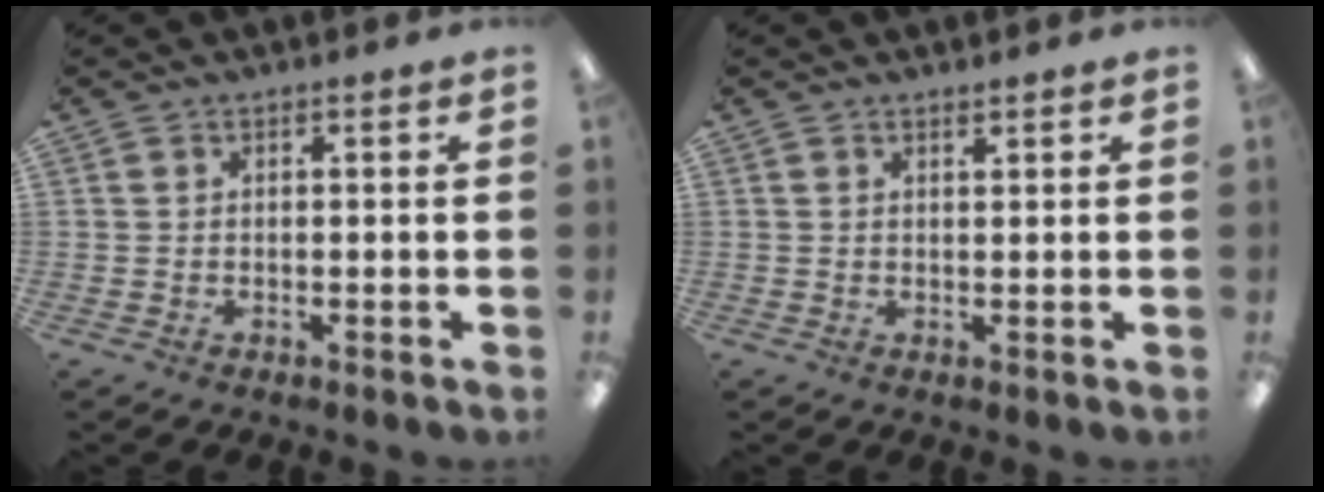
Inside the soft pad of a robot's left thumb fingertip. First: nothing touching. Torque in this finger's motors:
{"motor_torque": [-0.13, 0.02, -0.10, -0.07, -0.01]}